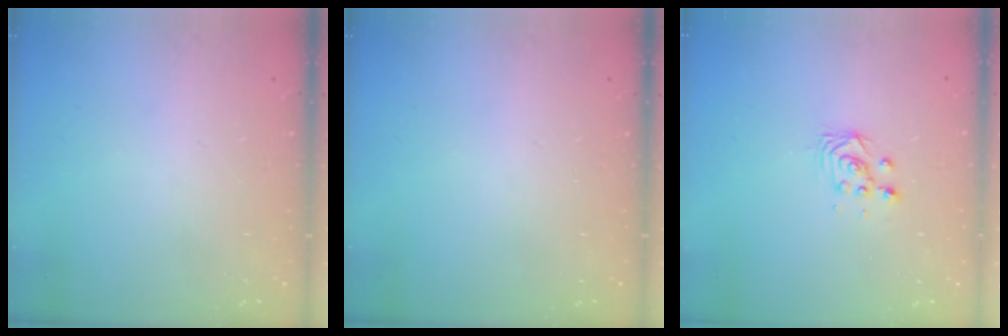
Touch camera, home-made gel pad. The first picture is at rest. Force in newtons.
{"total": 0.0}
{"total": 2.9, "press": 2.9, "slide": 0.4}